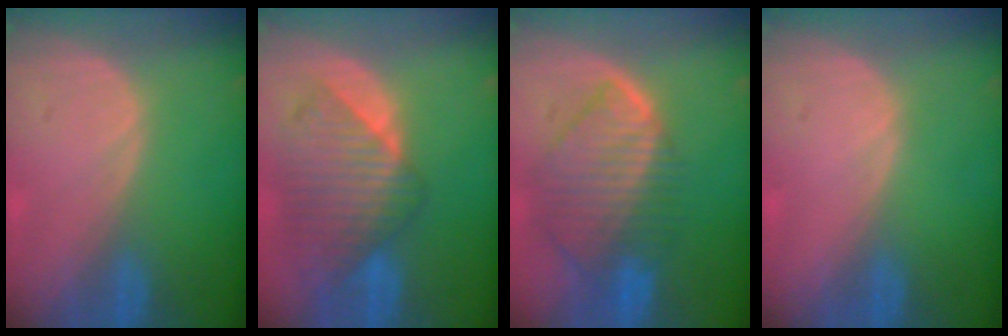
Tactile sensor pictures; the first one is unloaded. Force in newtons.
{"total": 9.7, "press": 8.5, "slide": 4.6}
{"total": 9.9, "press": 8.6, "slide": 4.9}
{"total": 0.0}